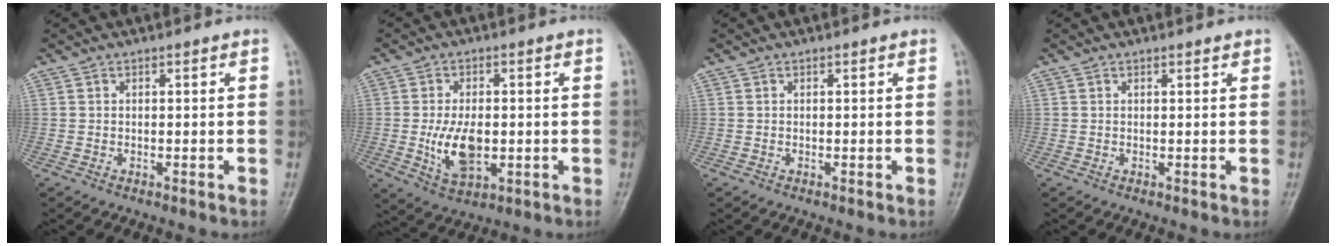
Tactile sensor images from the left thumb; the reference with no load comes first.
{"total": 8.6, "force": [-0.9, 4.9, 7.1], "torque": [-0.121, -0.006, -0.009]}
{"total": 0.0}
{"total": 0.6, "force": [0.5, 0.1, 0.1], "torque": [-0.004, -0.003, 0.007]}